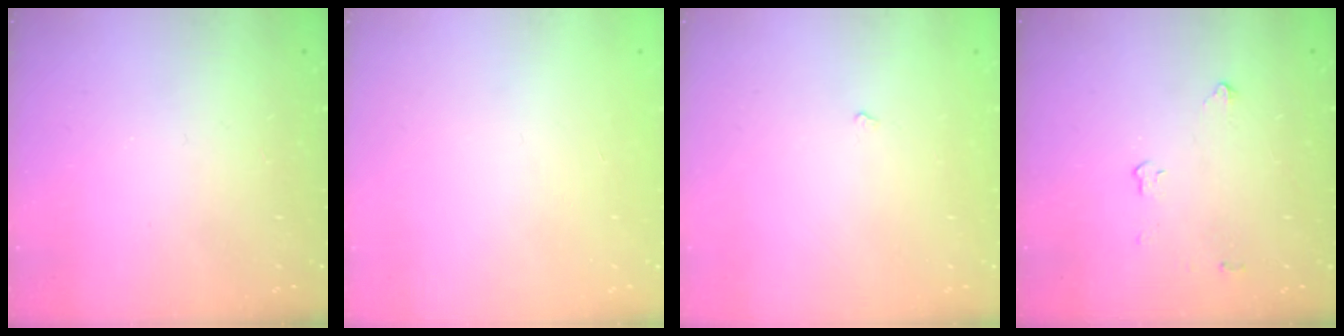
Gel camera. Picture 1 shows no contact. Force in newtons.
{"total": 0.0}
{"total": 2.2, "press": 2.1, "slide": 0.4}
{"total": 2.8, "press": 2.8, "slide": 0.5}